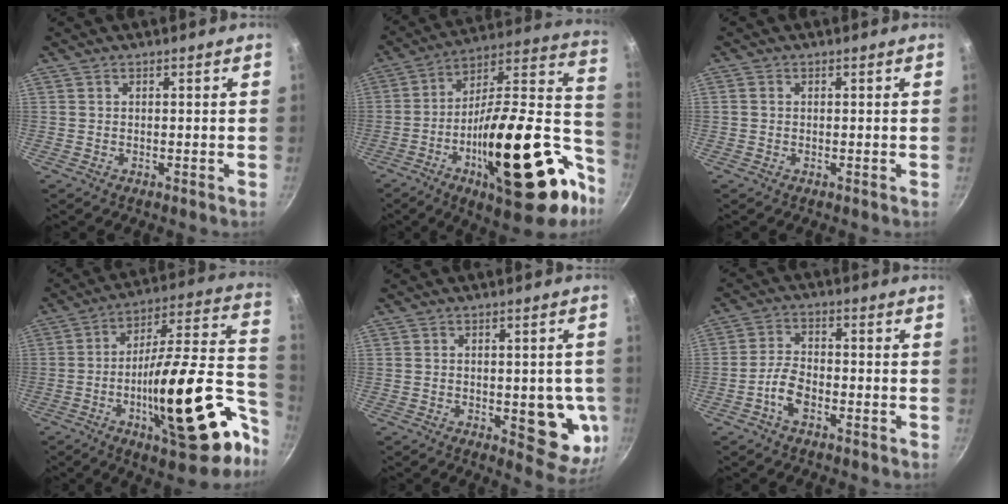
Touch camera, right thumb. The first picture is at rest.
{"total": 34.0, "force": [-8.2, 14.0, 29.8], "torque": [-0.425, 0.040, -0.120]}
{"total": 0.8, "force": [0.0, 0.7, 0.3], "torque": [-0.005, 0.003, -0.002]}
{"total": 29.3, "force": [-8.9, 9.7, 26.2], "torque": [-0.346, 0.037, -0.132]}
{"total": 11.2, "force": [-1.6, 5.2, 9.8], "torque": [-0.076, -0.013, -0.019]}
{"total": 5.8, "force": [-2.8, 3.0, 4.1], "torque": [-0.076, 0.027, -0.057]}